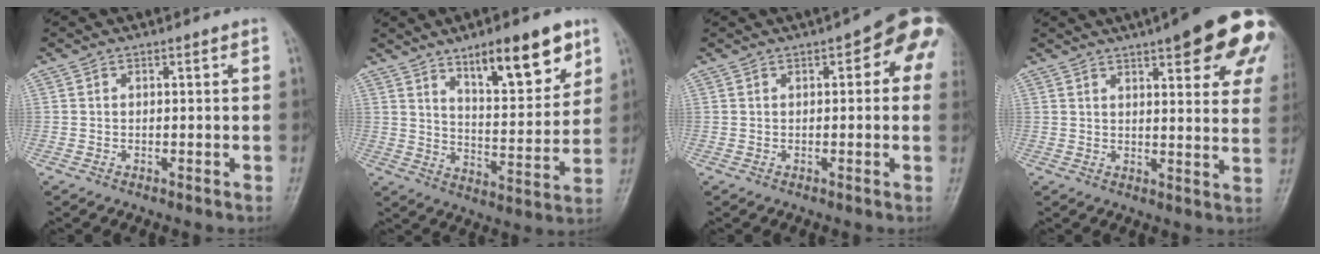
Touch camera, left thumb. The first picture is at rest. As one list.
[{"total": 14.9, "force": [9.1, 4.7, 10.9], "torque": [-0.130, -0.053, 0.147]}, {"total": 9.5, "force": [3.3, 3.8, 8.0], "torque": [-0.065, 0.012, 0.028]}, {"total": 21.9, "force": [12.0, 6.2, 17.2], "torque": [-0.189, -0.015, 0.135]}]